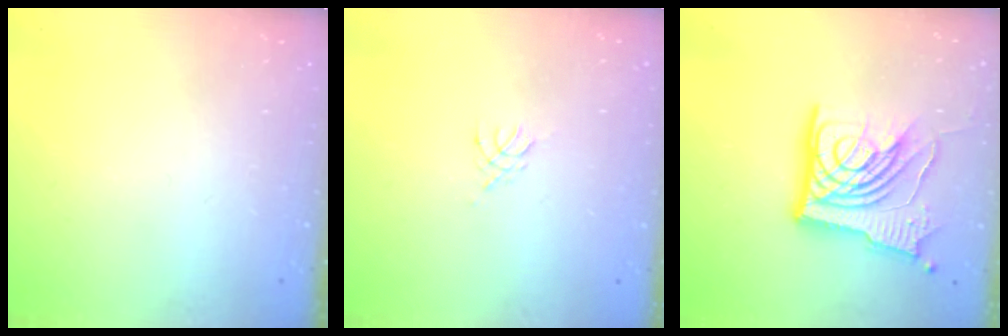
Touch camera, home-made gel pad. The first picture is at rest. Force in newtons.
{"total": 2.8, "press": 2.7, "slide": 0.6}
{"total": 17.1, "press": 16.9, "slide": 2.3}